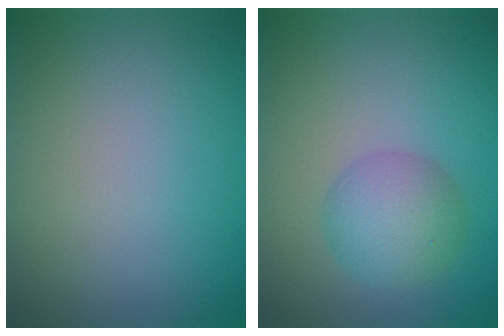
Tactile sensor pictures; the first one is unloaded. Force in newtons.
{"total": 3.7, "press": 3.7, "slide": 0.2}